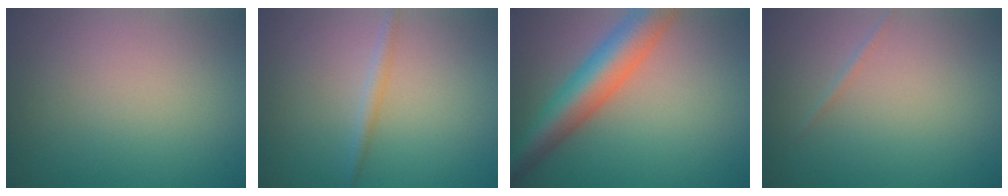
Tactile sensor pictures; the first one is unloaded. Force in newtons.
{"total": 1.3, "press": 1.3, "slide": 0.0}
{"total": 7.8, "press": 7.8, "slide": 0.3}
{"total": 0.6, "press": 0.6, "slide": 0.0}